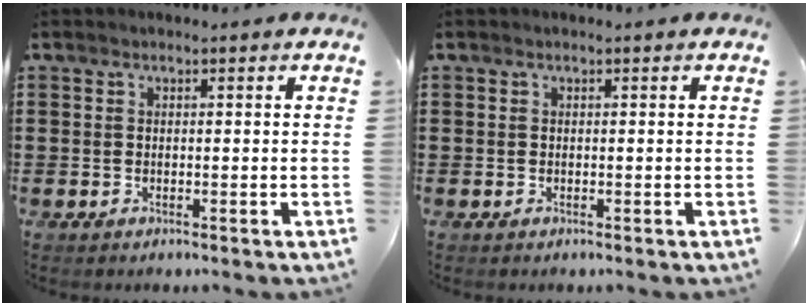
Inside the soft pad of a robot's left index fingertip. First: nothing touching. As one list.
[{"total": 0.0}]